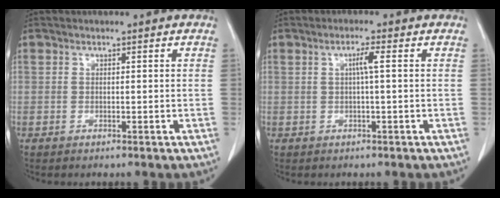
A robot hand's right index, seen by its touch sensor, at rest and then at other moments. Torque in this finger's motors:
{"motor_torque": [0.33, 0.02, 0.05, 0.04]}